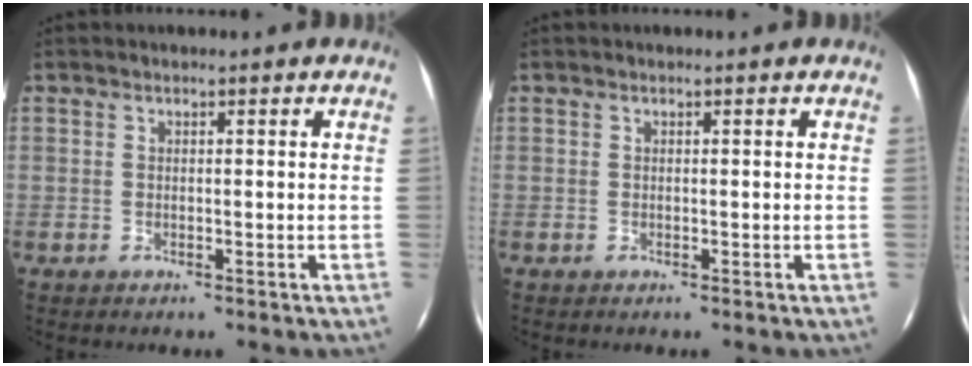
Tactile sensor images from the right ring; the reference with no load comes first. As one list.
[{"total": 0.0}]